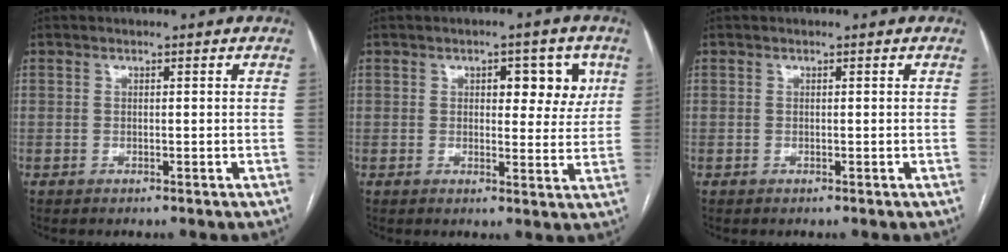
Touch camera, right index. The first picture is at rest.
{"total": 6.5, "force": [2.3, 3.2, 5.2], "torque": [-0.051, 0.009, 0.027]}
{"total": 0.0}